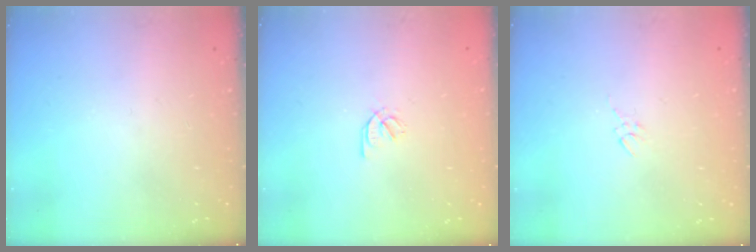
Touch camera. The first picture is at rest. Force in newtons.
{"total": 2.1, "press": 1.9, "slide": 0.8}
{"total": 2.7, "press": 2.7, "slide": 0.5}